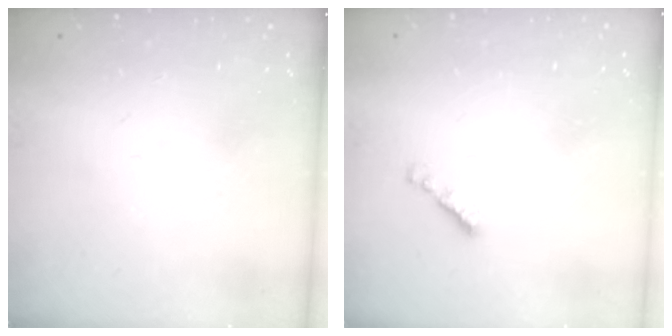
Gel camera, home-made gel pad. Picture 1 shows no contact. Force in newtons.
{"total": 1.8, "press": 1.7, "slide": 0.6}